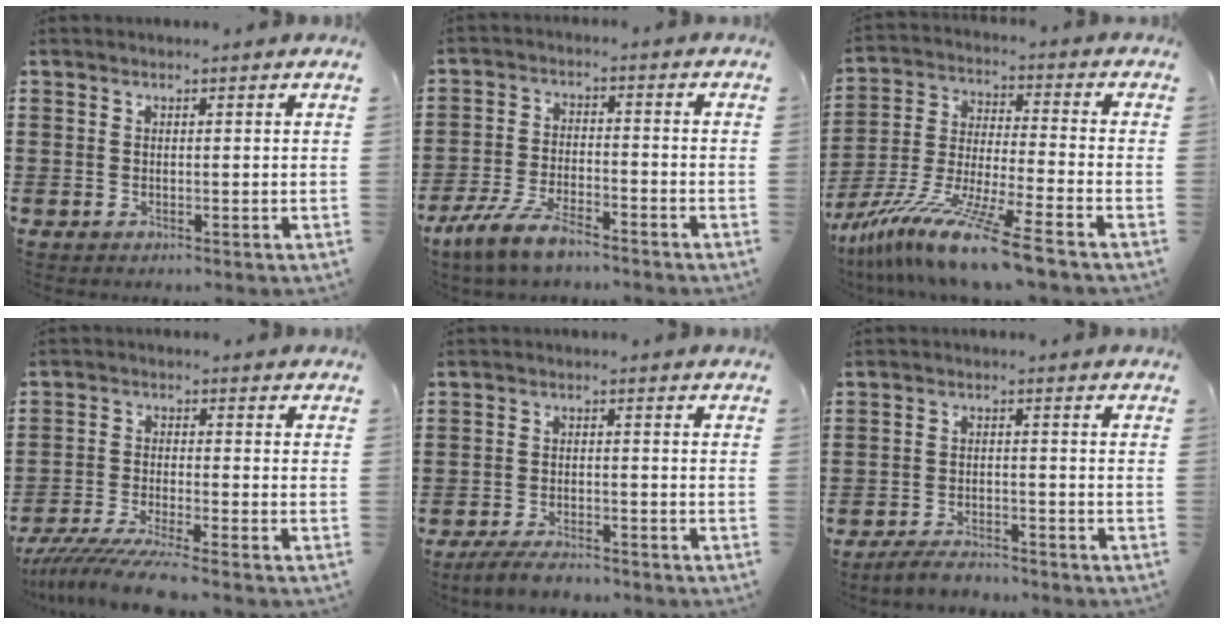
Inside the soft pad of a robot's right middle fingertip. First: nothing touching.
{"total": 7.1, "force": [-5.7, 1.5, 3.9], "torque": [-0.095, -0.007, -0.109]}
{"total": 12.8, "force": [-10.6, -1.1, 7.1], "torque": [-0.149, -0.005, -0.210]}
{"total": 6.1, "force": [-5.5, -0.4, 2.5], "torque": [-0.058, -0.022, -0.107]}
{"total": 3.9, "force": [-3.6, 0.7, 1.4], "torque": [-0.038, -0.005, -0.073]}
{"total": 3.5, "force": [-3.3, 0.6, 0.9], "torque": [-0.024, 0.003, -0.069]}